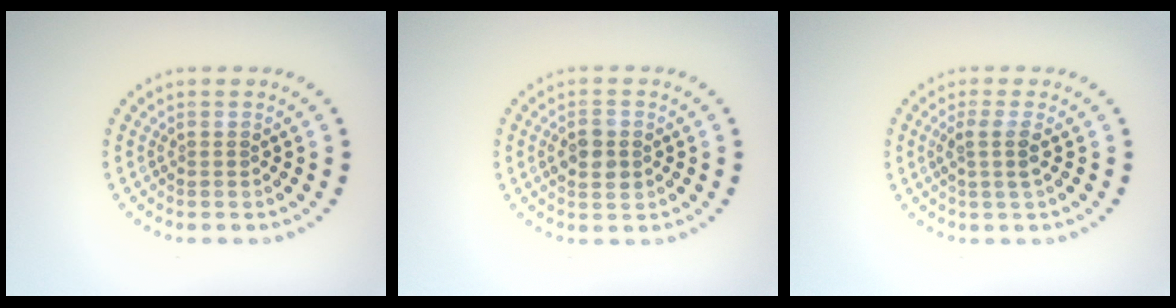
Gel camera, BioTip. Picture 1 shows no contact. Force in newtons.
{"total": 2.8, "press": 2.7, "slide": 0.2}
{"total": 1.8, "press": 1.4, "slide": 1.1}